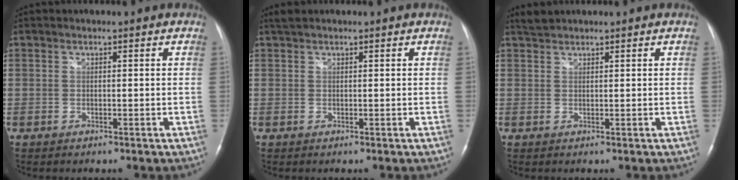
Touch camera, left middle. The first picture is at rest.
{"total": 1.2, "force": [1.1, 0.3, 0.5], "torque": [-0.013, 0.013, 0.023]}
{"total": 1.5, "force": [1.5, 0.2, 0.1], "torque": [-0.008, 0.007, 0.033]}